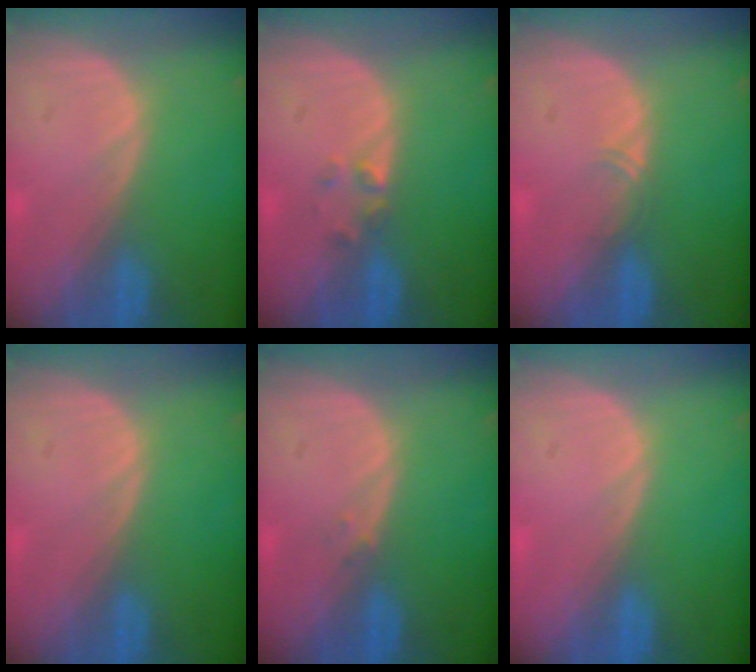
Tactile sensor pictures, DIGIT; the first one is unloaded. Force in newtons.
{"total": 1.6, "press": 1.4, "slide": 0.9}
{"total": 1.1, "press": 1.0, "slide": 0.6}
{"total": 0.0}
{"total": 0.7, "press": 0.7, "slide": 0.1}
{"total": 0.0}